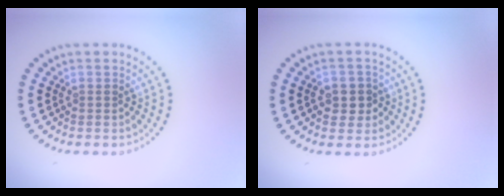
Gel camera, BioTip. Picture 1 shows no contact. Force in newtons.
{"total": 2.5, "press": 2.5, "slide": 0.4}